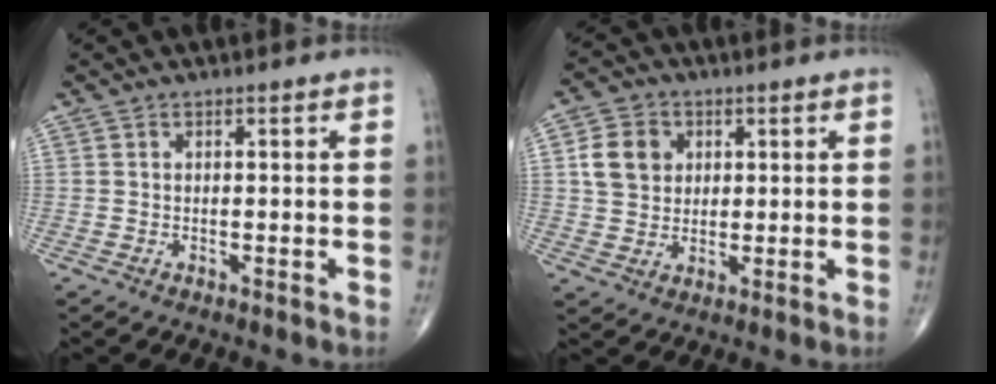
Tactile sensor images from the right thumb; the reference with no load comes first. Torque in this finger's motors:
{"motor_torque": [0.39, 0.23, 0.14, -0.01, -0.01]}